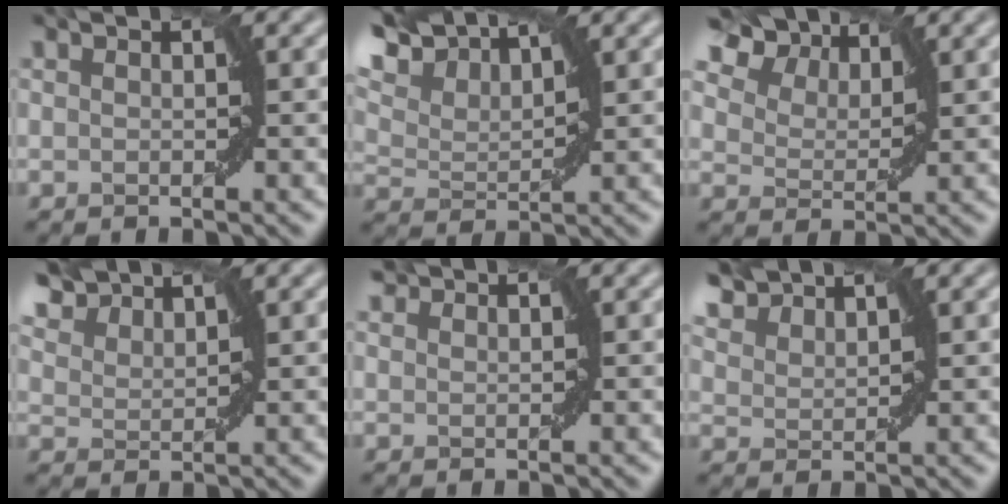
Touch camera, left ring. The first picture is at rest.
{"total": 9.0, "force": [7.6, 2.8, 4.1], "torque": [-0.112, 0.027, 0.115]}
{"total": 7.0, "force": [5.3, 3.4, 3.0], "torque": [-0.074, 0.010, 0.090]}
{"total": 5.5, "force": [5.0, 1.6, 1.6], "torque": [-0.055, 0.003, 0.098]}
{"total": 1.4, "force": [1.3, 0.1, 0.2], "torque": [-0.007, 0.005, 0.027]}
{"total": 4.7, "force": [4.4, 1.1, 1.3], "torque": [-0.043, 0.011, 0.086]}